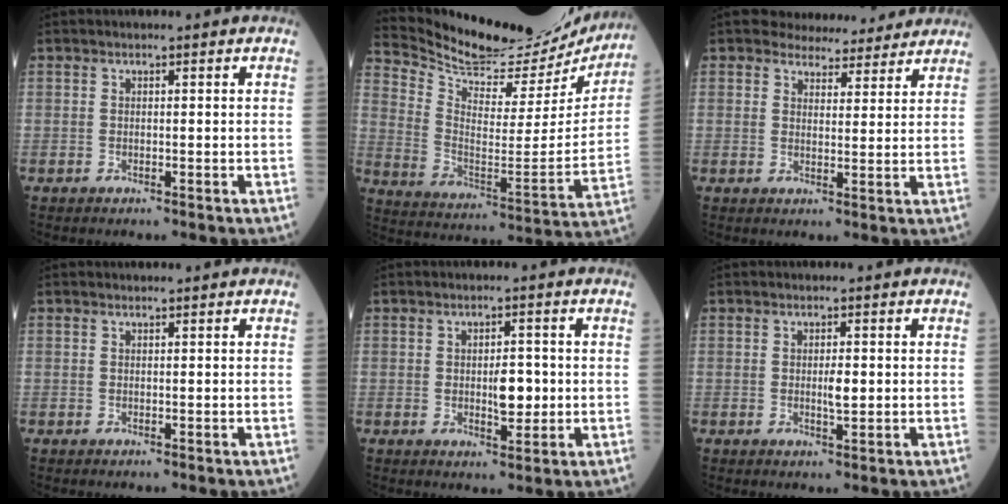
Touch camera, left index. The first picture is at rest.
{"total": 22.9, "force": [22.0, 4.6, 4.8], "torque": [-0.096, -0.068, 0.315]}
{"total": 7.2, "force": [6.7, 2.5, 1.1], "torque": [-0.008, -0.001, 0.075]}
{"total": 0.0}
{"total": 4.1, "force": [-0.5, 1.7, 3.7], "torque": [-0.056, -0.005, -0.003]}
{"total": 2.1, "force": [-0.3, 0.5, 2.0], "torque": [-0.037, -0.005, -0.003]}